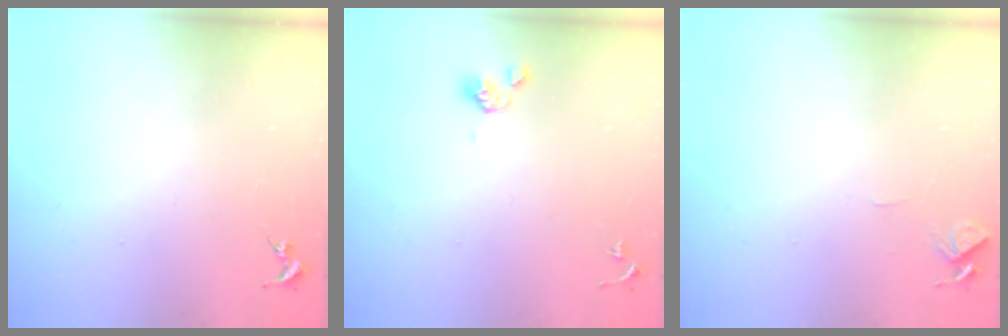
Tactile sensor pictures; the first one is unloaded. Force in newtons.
{"total": 5.1, "press": 4.9, "slide": 1.4}
{"total": 4.6, "press": 4.5, "slide": 0.4}